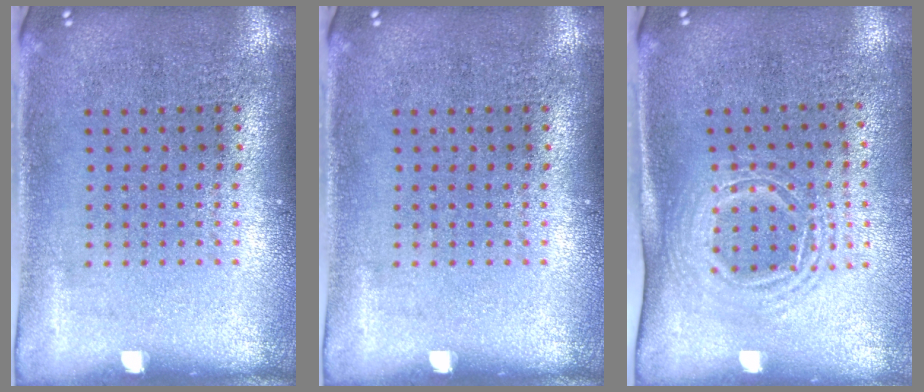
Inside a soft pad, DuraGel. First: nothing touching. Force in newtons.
{"total": 0.0}
{"total": 1.6, "press": 1.2, "slide": 1.0}